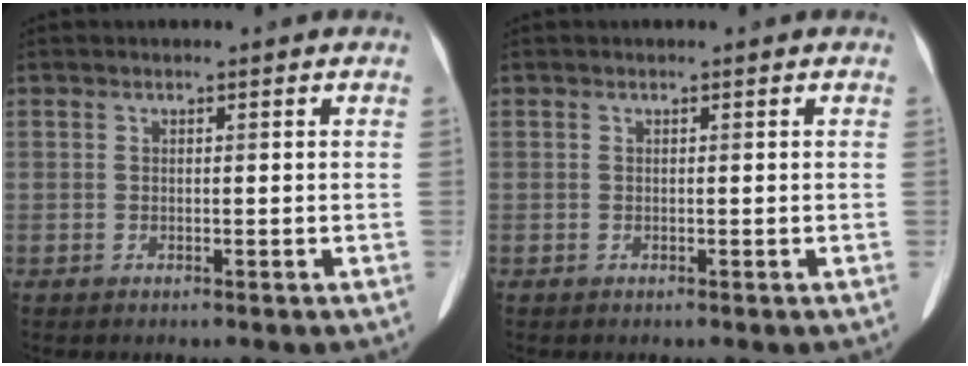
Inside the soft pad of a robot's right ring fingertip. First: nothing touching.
{"total": 0.0}